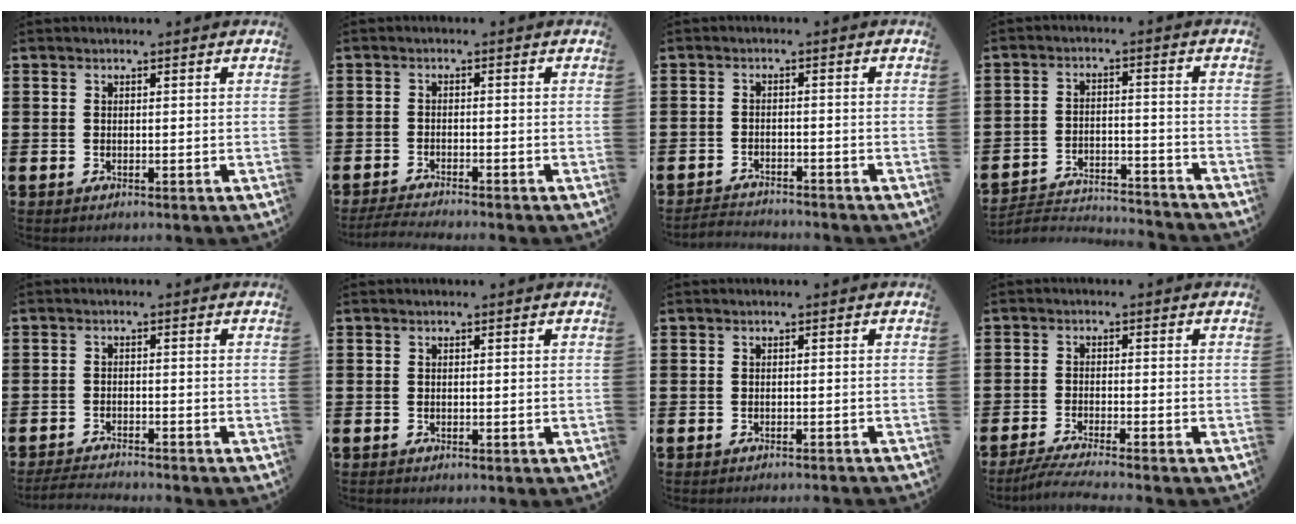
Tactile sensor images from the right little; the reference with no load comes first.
{"total": 2.0, "force": [-1.9, -0.1, 0.6], "torque": [-0.009, 0.003, -0.038]}
{"total": 2.2, "force": [-2.2, 0.0, -0.2], "torque": [-0.003, 0.002, -0.049]}
{"total": 3.5, "force": [-3.4, 0.5, 0.4], "torque": [-0.013, 0.005, -0.075]}
{"total": 2.3, "force": [-2.3, -0.1, 0.3], "torque": [-0.006, 0.003, -0.046]}
{"total": 0.0}
{"total": 0.8, "force": [-0.8, -0.2, 0.0], "torque": [0.000, -0.001, -0.016]}
{"total": 3.1, "force": [-2.5, -0.2, 1.7], "torque": [-0.027, -0.004, -0.045]}